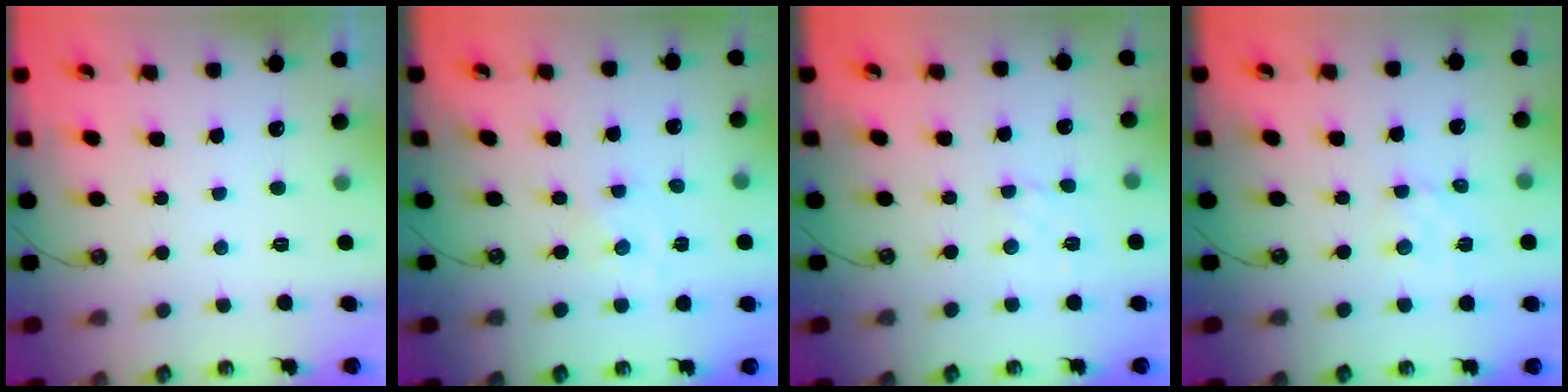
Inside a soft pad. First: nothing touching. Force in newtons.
{"total": 0.0}
{"total": 2.9, "press": 2.8, "slide": 0.5}
{"total": 1.8, "press": 1.8, "slide": 0.3}